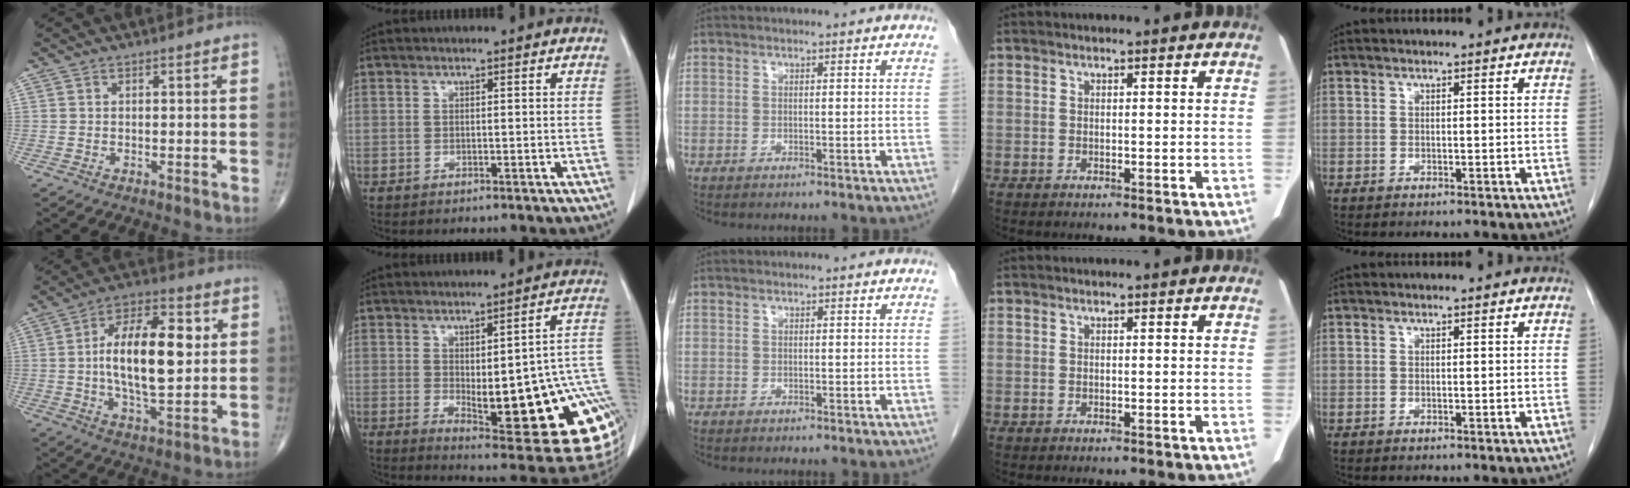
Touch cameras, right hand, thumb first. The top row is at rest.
{"thumb": {"total": 17.1, "force": [1.8, 7.6, 15.2], "torque": [-0.246, 0.005, 0.027]}, "index": {"total": 21.8, "force": [-2.4, 5.6, 21.0], "torque": [-0.179, 0.011, -0.005]}}